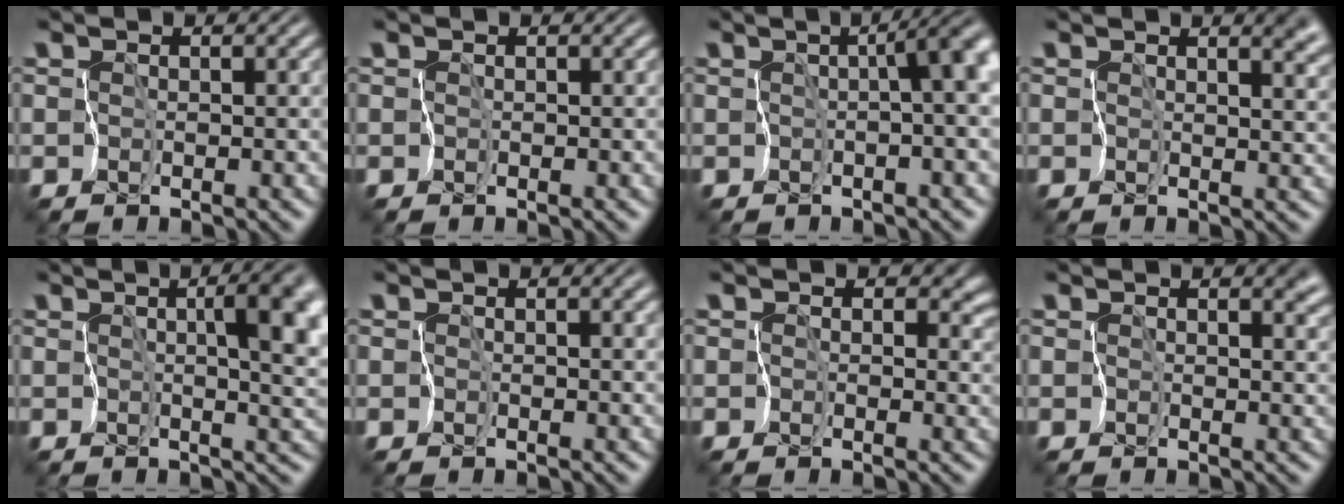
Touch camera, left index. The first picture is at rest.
{"total": 0.0}
{"total": 4.7, "force": [-0.2, 1.0, 4.6], "torque": [-0.069, 0.007, -0.008]}
{"total": 4.0, "force": [1.8, 2.1, 2.9], "torque": [-0.029, -0.001, 0.027]}
{"total": 7.8, "force": [0.8, 3.1, 7.1], "torque": [-0.089, 0.005, 0.010]}
{"total": 1.4, "force": [0.3, 0.6, 1.2], "torque": [-0.015, -0.004, 0.007]}
{"total": 3.3, "force": [0.7, 2.5, 2.0], "torque": [-0.012, 0.007, 0.002]}
{"total": 2.2, "force": [1.0, 1.2, 1.6], "torque": [-0.018, -0.003, 0.018]}